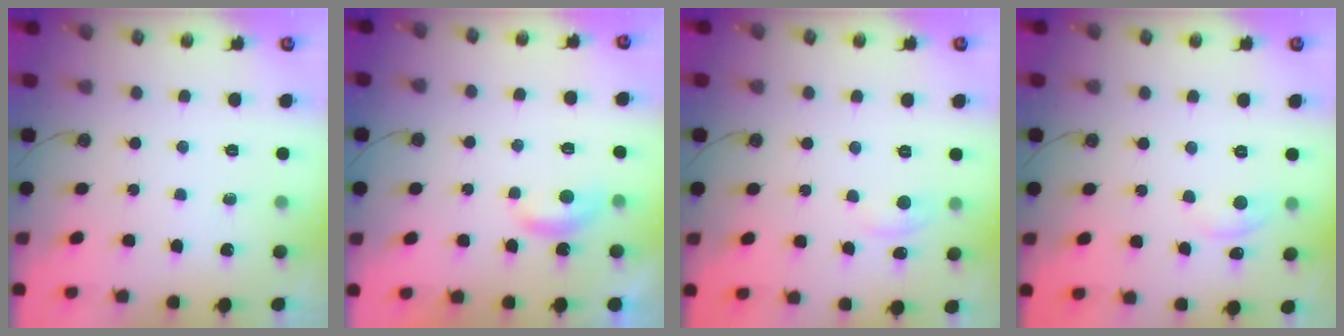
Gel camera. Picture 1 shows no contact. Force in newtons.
{"total": 1.1, "press": 0.8, "slide": 0.7}
{"total": 1.2, "press": 1.0, "slide": 0.6}
{"total": 0.9, "press": 0.3, "slide": 0.8}